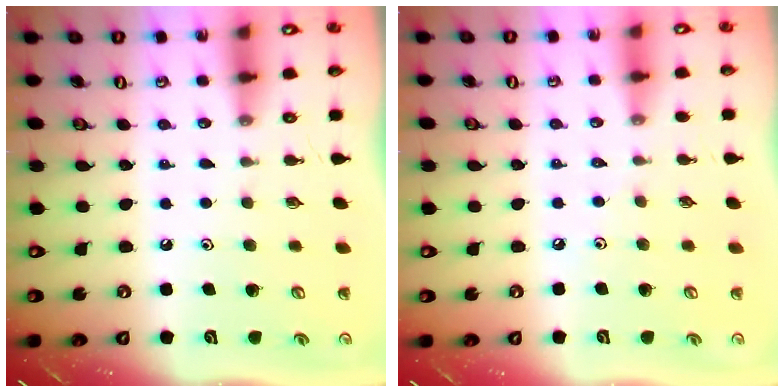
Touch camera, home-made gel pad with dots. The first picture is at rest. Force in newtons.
{"total": 2.8, "press": 2.7, "slide": 0.6}